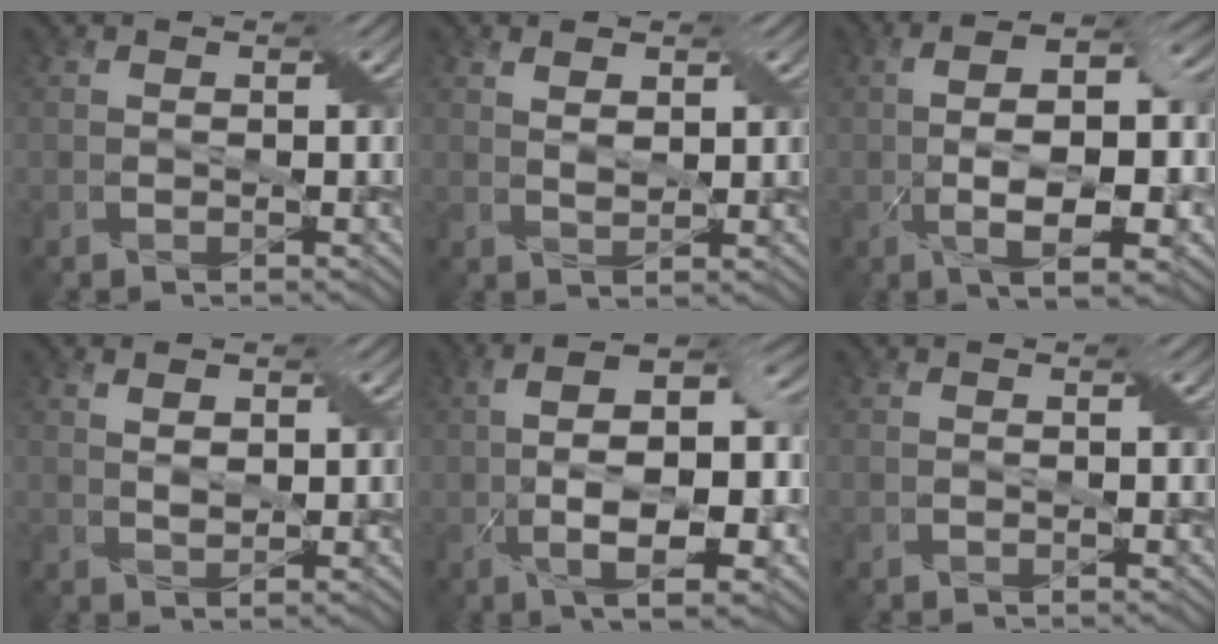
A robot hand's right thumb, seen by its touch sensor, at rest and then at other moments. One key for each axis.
{"total": 2.2, "fx": 1.3, "fy": 1.0, "fz": 1.5, "tx": -0.031, "ty": -0.003, "tz": 0.027}
{"total": 10.2, "fx": -1.6, "fy": 3.6, "fz": 9.4, "tx": -0.166, "ty": 0.003, "tz": -0.027}
{"total": 2.2, "fx": 1.1, "fy": 1.0, "fz": 1.7, "tx": -0.035, "ty": -0.002, "tz": 0.023}
{"total": 11.4, "fx": -1.5, "fy": 4.3, "fz": 10.5, "tx": -0.182, "ty": 0.008, "tz": -0.024}
{"total": 0.0}